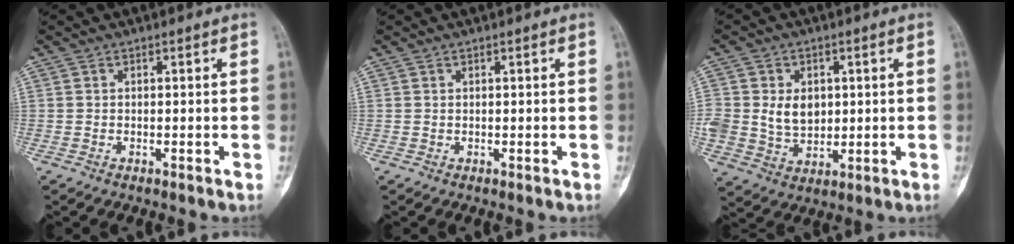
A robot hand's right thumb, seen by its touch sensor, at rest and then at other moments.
{"total": 0.0}
{"total": 8.2, "force": [1.1, 6.4, 5.0], "torque": [-0.062, -0.008, 0.030]}